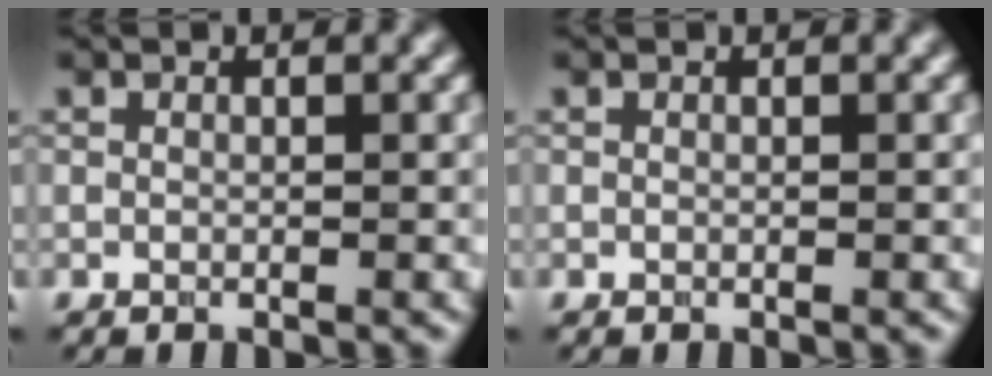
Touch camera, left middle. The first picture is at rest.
{"total": 0.0}